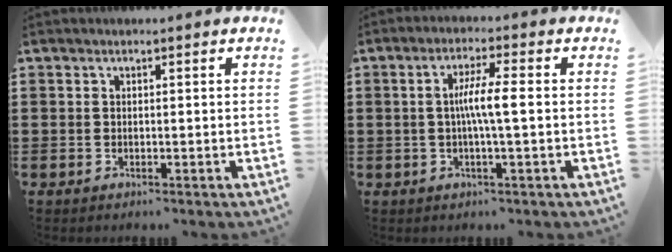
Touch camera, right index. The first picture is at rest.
{"total": 5.2, "force": [-0.3, 0.2, 5.2], "torque": [-0.093, -0.002, -0.010]}